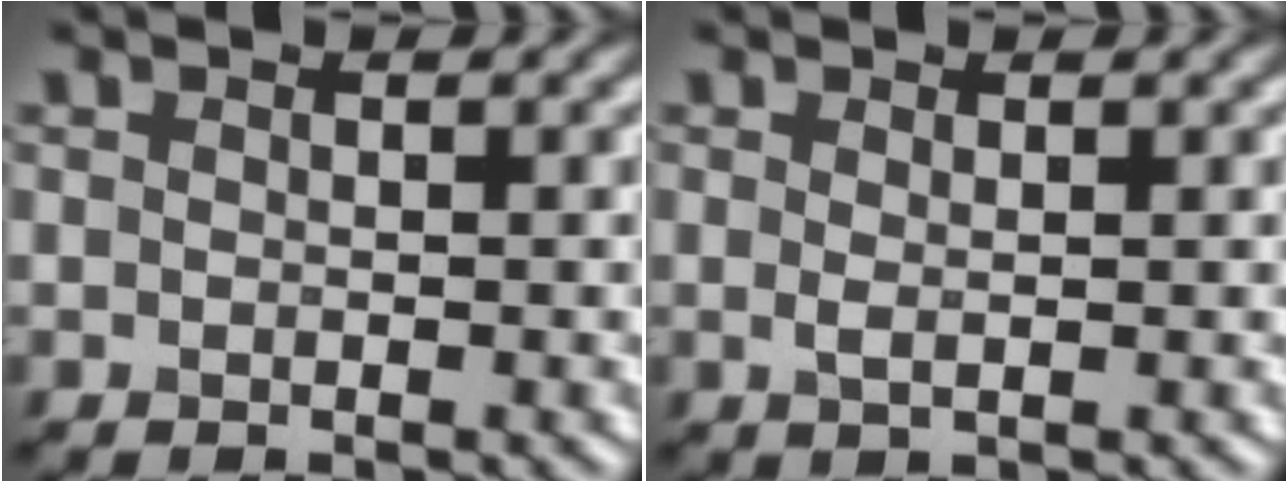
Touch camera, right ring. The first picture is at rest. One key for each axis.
{"total": 0.8, "fx": 0.2, "fy": 0.2, "fz": 0.8, "tx": -0.021, "ty": -0.001, "tz": 0.005}